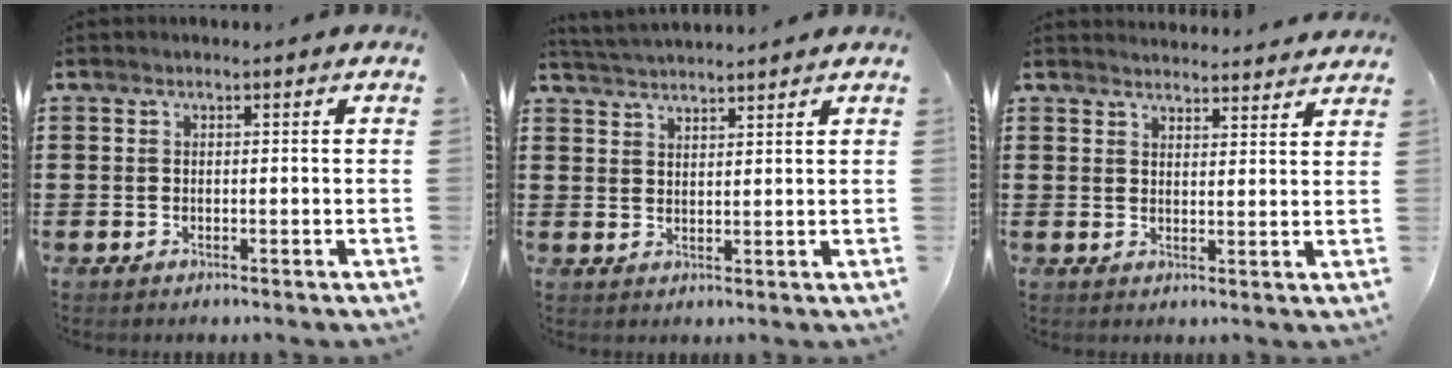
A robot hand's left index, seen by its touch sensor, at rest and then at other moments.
{"total": 2.8, "force": [2.8, -0.4, 0.1], "torque": [-0.010, -0.008, 0.051]}
{"total": 3.0, "force": [3.0, -0.2, -0.1], "torque": [0.001, -0.018, 0.054]}